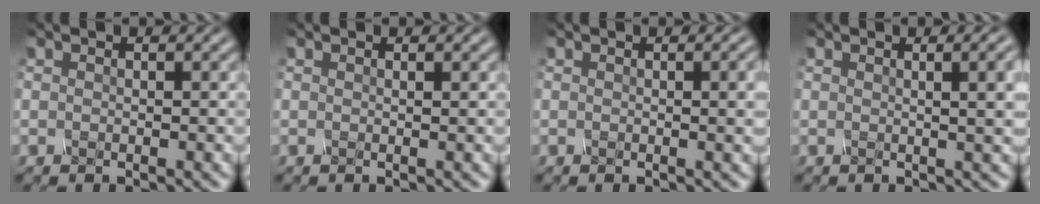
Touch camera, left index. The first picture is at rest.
{"total": 0.6, "force": [0.2, 0.2, 0.5], "torque": [0.000, 0.001, -0.001]}
{"total": 2.8, "force": [0.2, 1.0, 2.6], "torque": [-0.019, 0.006, 0.001]}
{"total": 6.3, "force": [1.5, 2.7, 5.4], "torque": [-0.022, 0.029, 0.000]}